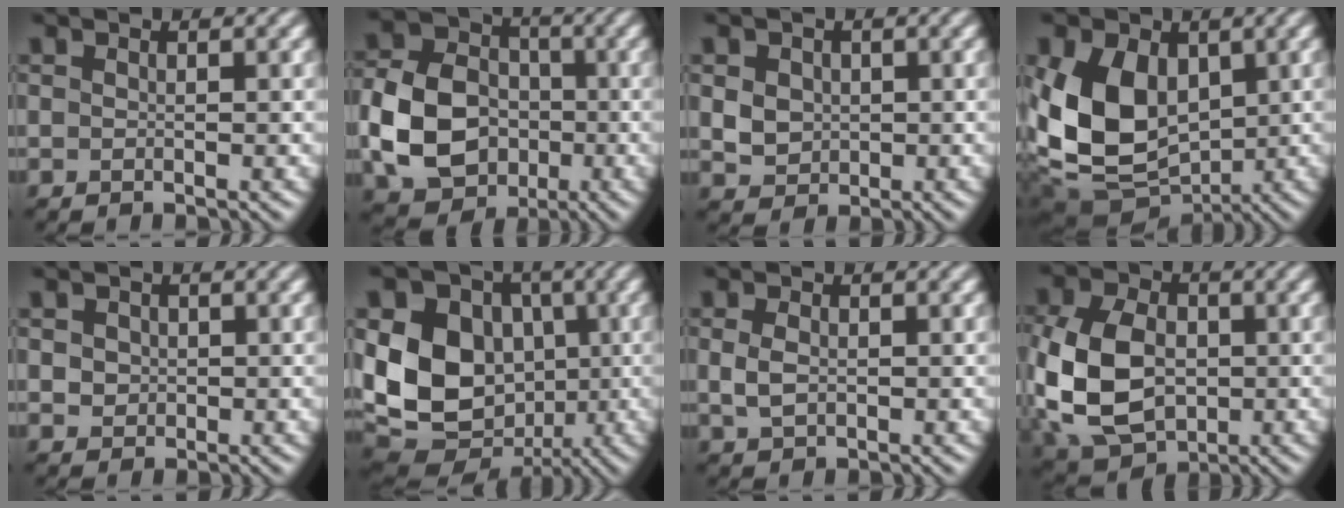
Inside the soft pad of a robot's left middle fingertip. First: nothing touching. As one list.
[{"total": 9.8, "force": [-1.9, 7.8, 5.7], "torque": [-0.124, -0.003, -0.045]}, {"total": 3.1, "force": [0.5, 2.6, 1.5], "torque": [-0.035, 0.005, 0.011]}, {"total": 10.0, "force": [0.5, 7.3, 6.9], "torque": [-0.142, -0.012, 0.004]}, {"total": 2.1, "force": [0.6, 1.8, 1.0], "torque": [-0.016, 0.009, 0.014]}, {"total": 14.5, "force": [-0.2, 11.6, 8.8], "torque": [-0.179, 0.001, -0.012]}, {"total": 1.9, "force": [0.2, 1.3, 1.4], "torque": [-0.034, 0.000, 0.004]}, {"total": 11.2, "force": [-1.3, 8.0, 7.7], "torque": [-0.185, -0.011, -0.032]}]